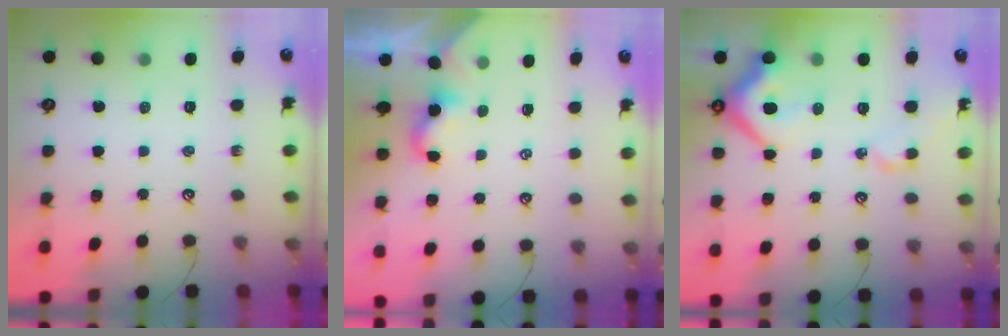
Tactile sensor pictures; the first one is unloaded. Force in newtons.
{"total": 3.4, "press": 3.4, "slide": 0.1}
{"total": 10.6, "press": 10.5, "slide": 1.9}